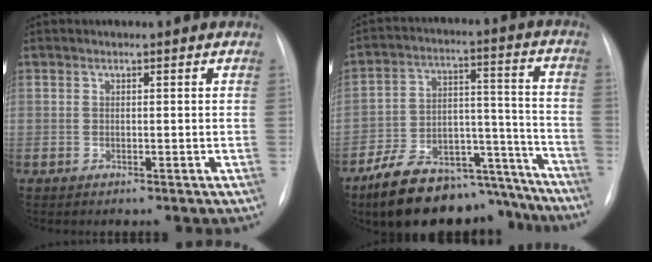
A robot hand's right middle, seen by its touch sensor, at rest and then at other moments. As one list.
[{"total": 18.8, "force": [-16.0, 7.1, 7.0], "torque": [-0.096, 0.049, -0.248]}]